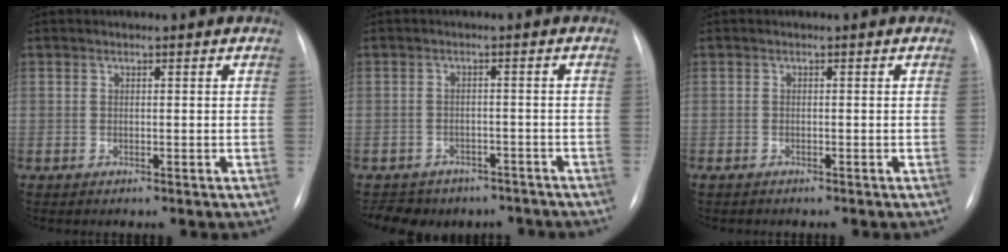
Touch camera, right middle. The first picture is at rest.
{"total": 9.5, "force": [-7.6, 5.4, 1.6], "torque": [-0.030, 0.011, -0.085]}
{"total": 1.0, "force": [-0.9, 0.2, 0.4], "torque": [-0.007, -0.003, -0.009]}